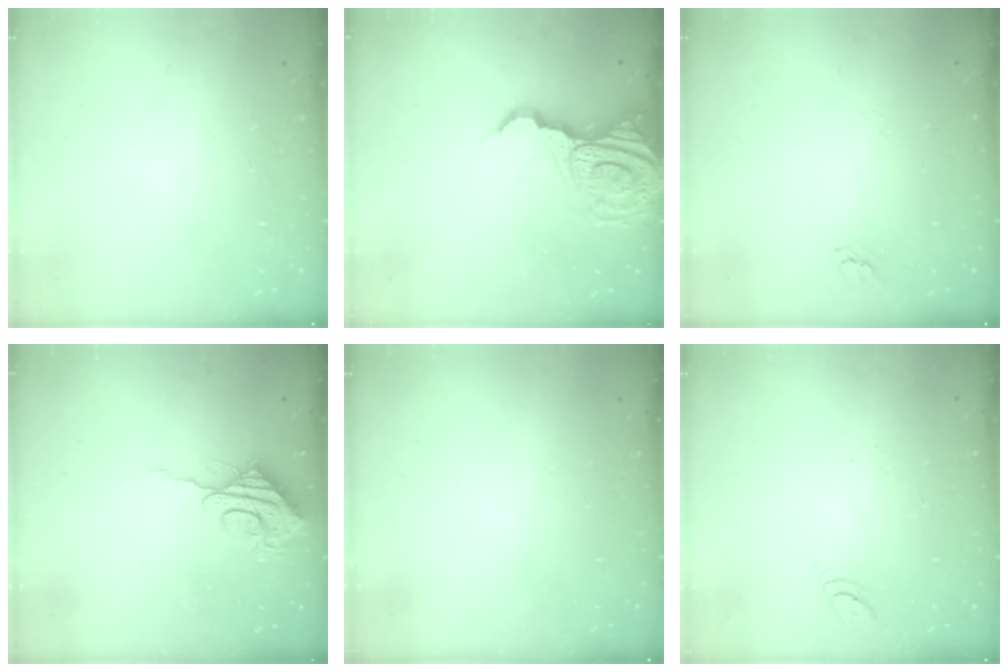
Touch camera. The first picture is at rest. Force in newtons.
{"total": 15.4, "press": 15.3, "slide": 1.7}
{"total": 2.0, "press": 2.0, "slide": 0.2}
{"total": 9.4, "press": 9.4, "slide": 0.7}
{"total": 0.0}
{"total": 3.8, "press": 3.8, "slide": 0.4}